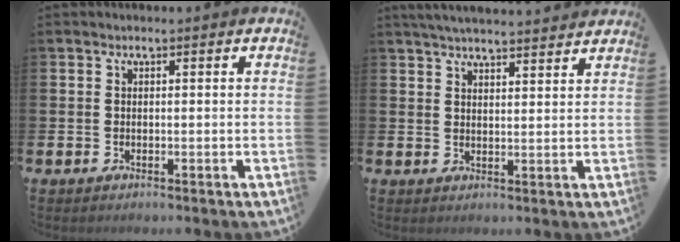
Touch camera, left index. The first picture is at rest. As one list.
[{"total": 4.2, "force": [4.2, -0.1, 0.6], "torque": [-0.019, -0.019, 0.076]}]